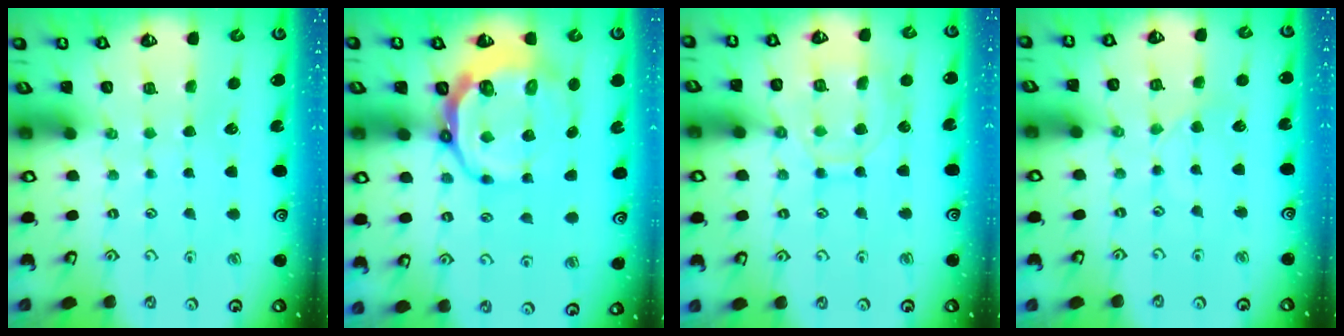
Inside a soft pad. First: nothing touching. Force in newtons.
{"total": 10.4, "press": 9.6, "slide": 3.9}
{"total": 10.7, "press": 10.7, "slide": 1.0}
{"total": 2.3, "press": 2.3, "slide": 0.4}